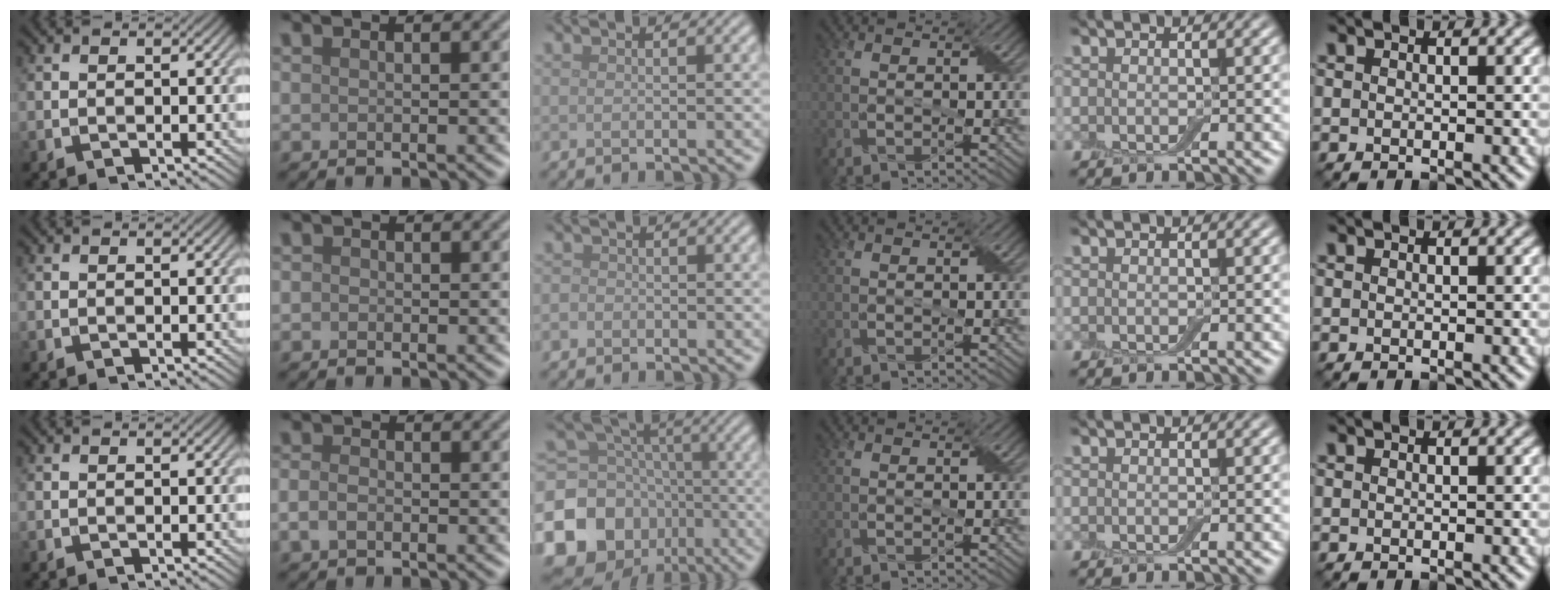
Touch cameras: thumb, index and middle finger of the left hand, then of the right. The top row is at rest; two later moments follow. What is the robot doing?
{"motion": "fold", "object": "cloth"}